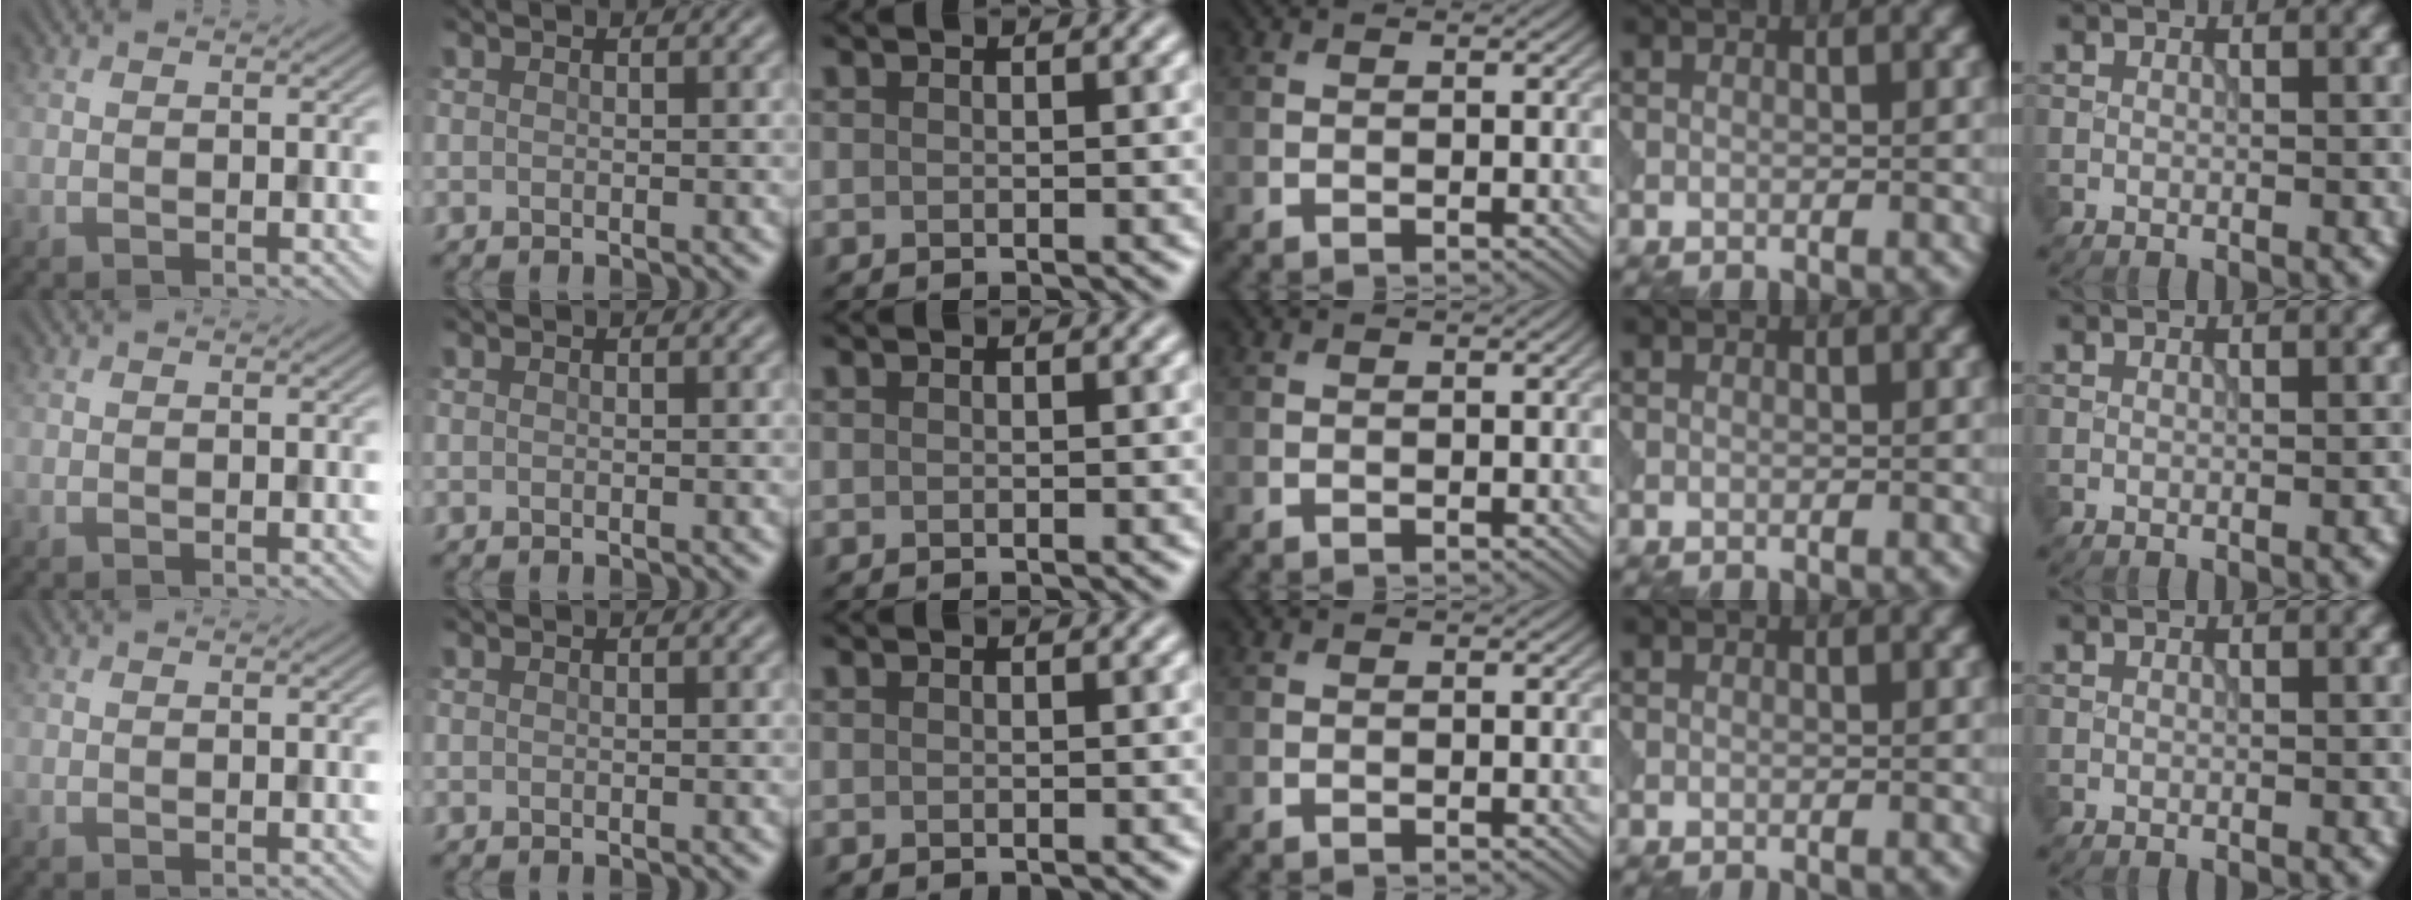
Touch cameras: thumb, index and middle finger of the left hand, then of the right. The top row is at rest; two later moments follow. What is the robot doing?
{"motion": "pour", "object": "beaker"}